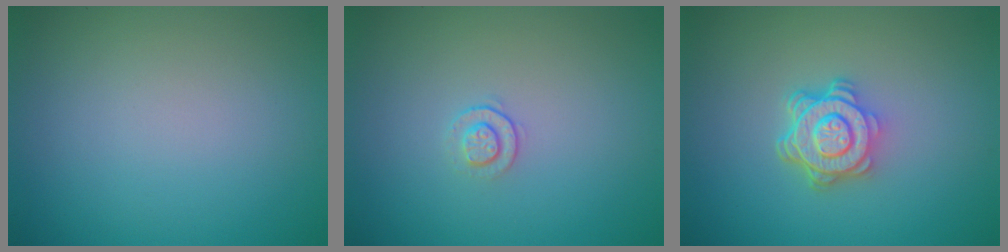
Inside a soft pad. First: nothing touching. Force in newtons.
{"total": 1.1, "press": 0.7, "slide": 0.9}
{"total": 4.7, "press": 3.5, "slide": 3.1}